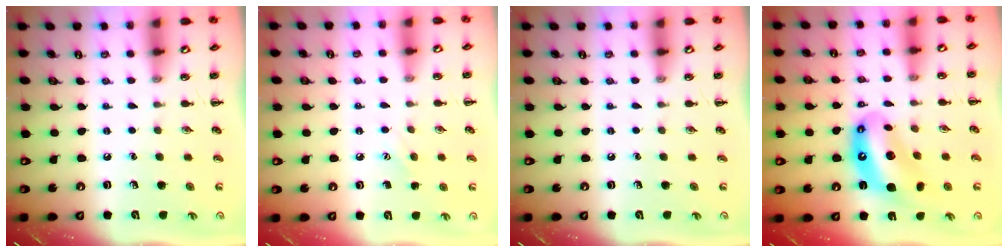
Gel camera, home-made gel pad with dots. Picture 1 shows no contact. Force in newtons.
{"total": 4.9, "press": 4.7, "slide": 1.2}
{"total": 0.0}
{"total": 12.1, "press": 11.7, "slide": 3.1}